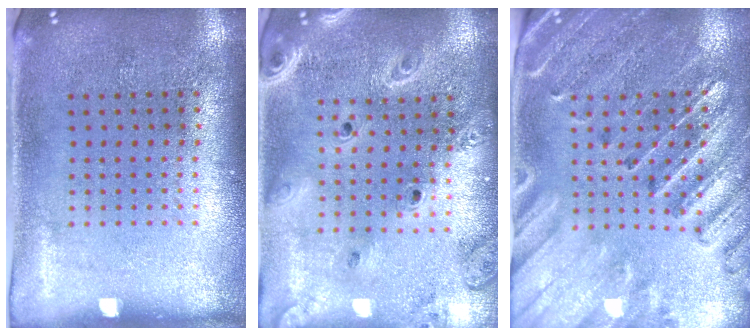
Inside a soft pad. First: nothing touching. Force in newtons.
{"total": 2.6, "press": 2.3, "slide": 1.2}
{"total": 2.9, "press": 2.7, "slide": 0.9}